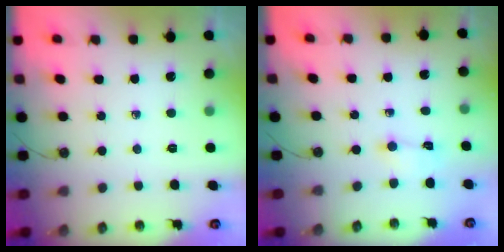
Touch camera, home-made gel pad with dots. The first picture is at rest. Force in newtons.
{"total": 1.2, "press": 1.0, "slide": 0.6}